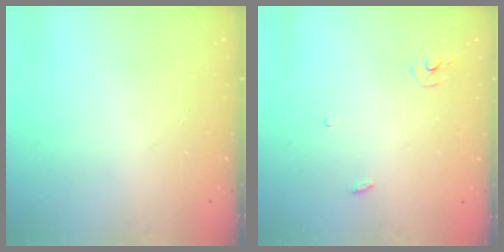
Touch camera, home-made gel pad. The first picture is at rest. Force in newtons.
{"total": 2.9, "press": 2.9, "slide": 0.2}